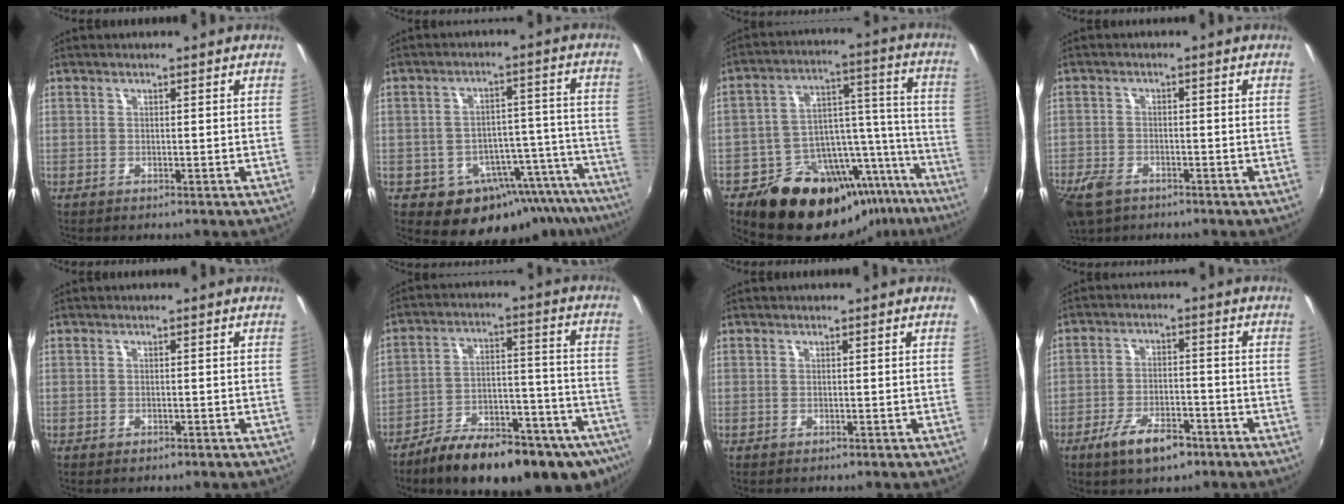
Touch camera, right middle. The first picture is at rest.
{"total": 16.1, "force": [-12.2, 9.0, 5.4], "torque": [-0.078, 0.036, -0.138]}
{"total": 22.7, "force": [-18.0, 11.3, 8.3], "torque": [-0.126, 0.066, -0.244]}
{"total": 7.5, "force": [-5.0, 4.2, 3.7], "torque": [-0.104, -0.017, -0.095]}
{"total": 1.2, "force": [-0.8, 0.7, 0.4], "torque": [-0.009, -0.005, -0.014]}
{"total": 23.8, "force": [-16.8, 8.3, 14.6], "torque": [-0.219, -0.021, -0.231]}
{"total": 0.0}
{"total": 8.6, "force": [-5.5, 3.5, 5.6], "torque": [-0.121, -0.008, -0.092]}